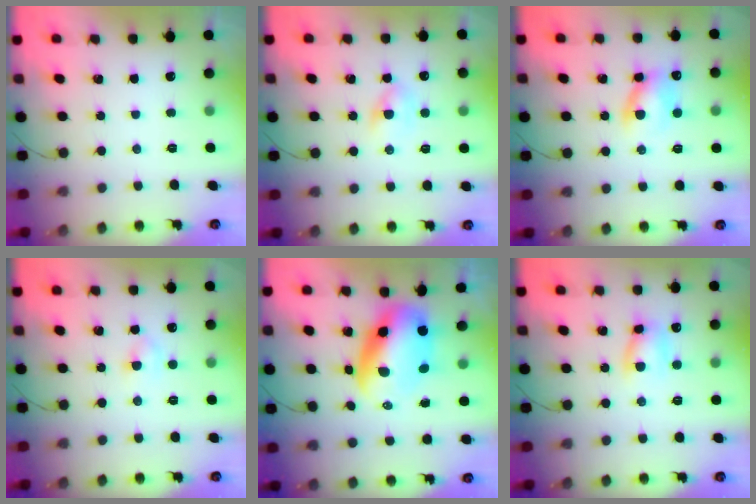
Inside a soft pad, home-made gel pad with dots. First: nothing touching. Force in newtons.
{"total": 2.9, "press": 2.8, "slide": 0.8}
{"total": 8.6, "press": 8.4, "slide": 1.5}
{"total": 2.8, "press": 2.6, "slide": 1.0}
{"total": 9.3, "press": 9.0, "slide": 2.2}
{"total": 6.6, "press": 6.6, "slide": 0.7}